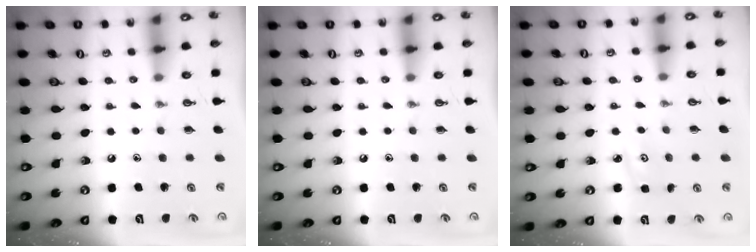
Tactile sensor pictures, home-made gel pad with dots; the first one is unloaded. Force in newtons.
{"total": 0.0}
{"total": 2.9, "press": 2.9, "slide": 0.5}